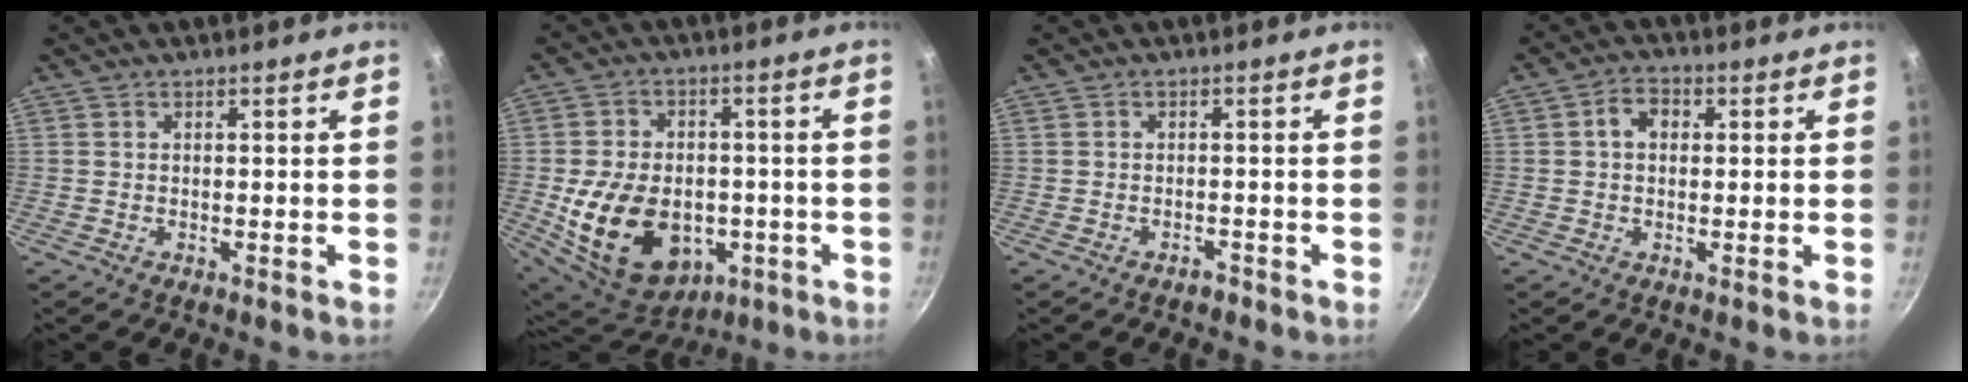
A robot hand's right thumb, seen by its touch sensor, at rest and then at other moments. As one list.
[{"total": 20.1, "force": [-4.2, 14.4, 13.4], "torque": [-0.221, 0.016, -0.047]}, {"total": 1.2, "force": [-1.0, 0.5, 0.3], "torque": [-0.002, 0.016, -0.012]}, {"total": 4.4, "force": [0.8, 3.2, 2.9], "torque": [-0.032, 0.012, 0.005]}]